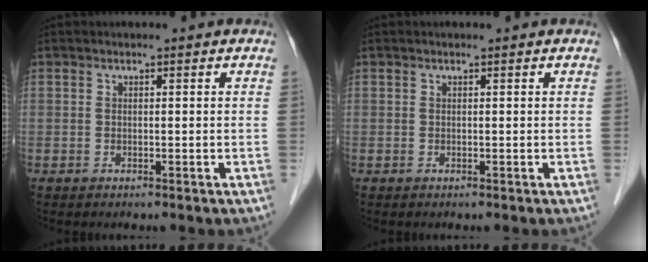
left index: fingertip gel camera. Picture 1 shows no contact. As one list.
[{"total": 0.0}]